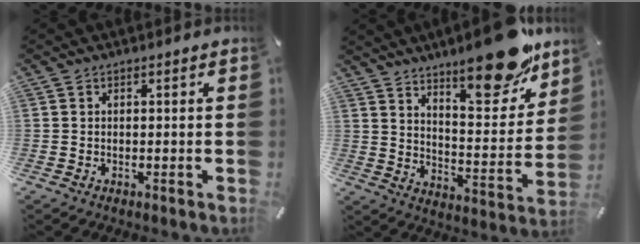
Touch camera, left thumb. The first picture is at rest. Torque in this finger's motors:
{"motor_torque": [0.83, 0.46, 1.38, -1.39, 0.22]}